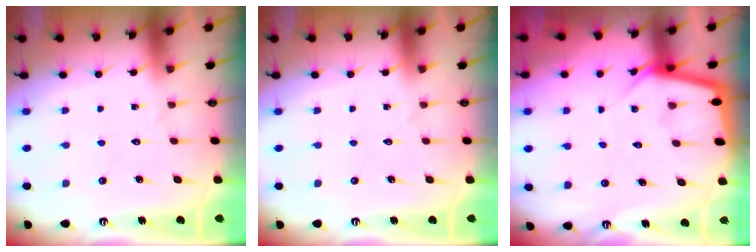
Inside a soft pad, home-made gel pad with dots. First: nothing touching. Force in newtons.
{"total": 0.0}
{"total": 4.9, "press": 4.9, "slide": 0.5}